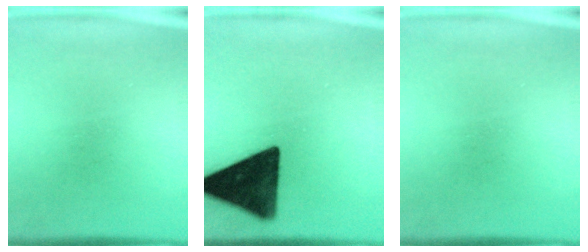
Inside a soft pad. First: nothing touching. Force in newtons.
{"total": 16.5}
{"total": 0.0}